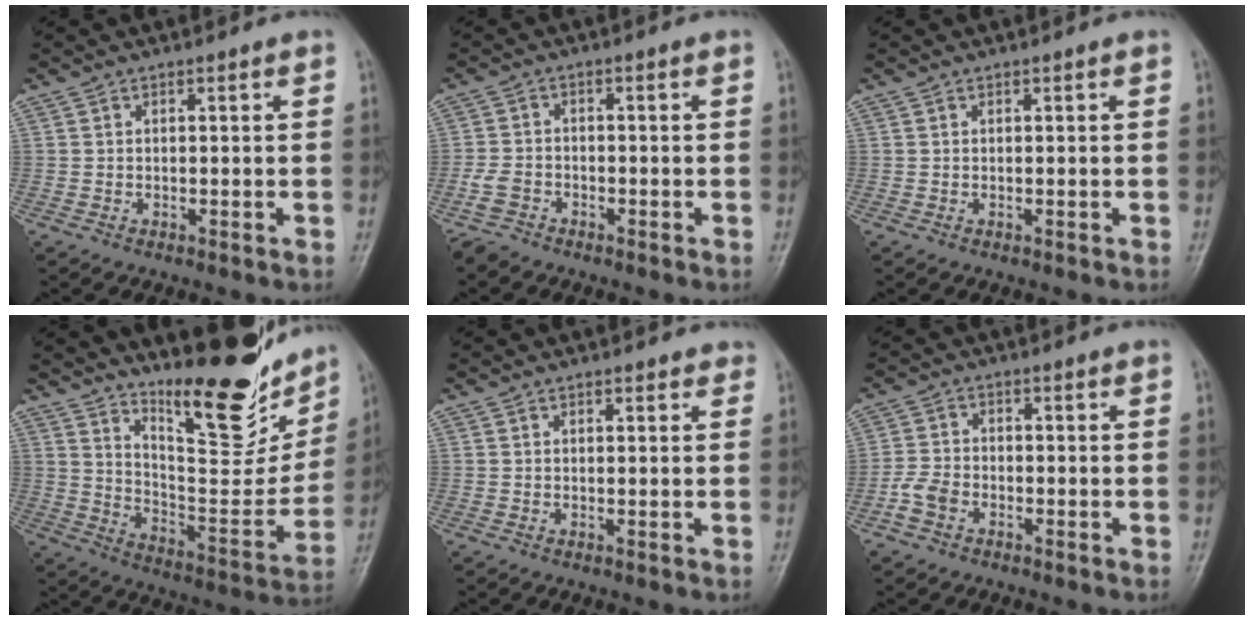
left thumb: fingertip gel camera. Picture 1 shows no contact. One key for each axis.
{"total": 3.4, "fx": -2.8, "fy": 1.8, "fz": 0.7, "tx": -0.020, "ty": 0.006, "tz": -0.061}
{"total": 0.0}
{"total": 21.1, "fx": 15.7, "fy": 6.5, "fz": 12.5, "tx": -0.135, "ty": -0.113, "tz": 0.250}
{"total": 1.5, "fx": 1.0, "fy": 0.8, "fz": 0.8, "tx": -0.001, "ty": -0.002, "tz": 0.007}
{"total": 4.4, "fx": -2.2, "fy": 3.0, "fz": 2.3, "tx": -0.043, "ty": 0.010, "tz": -0.047}